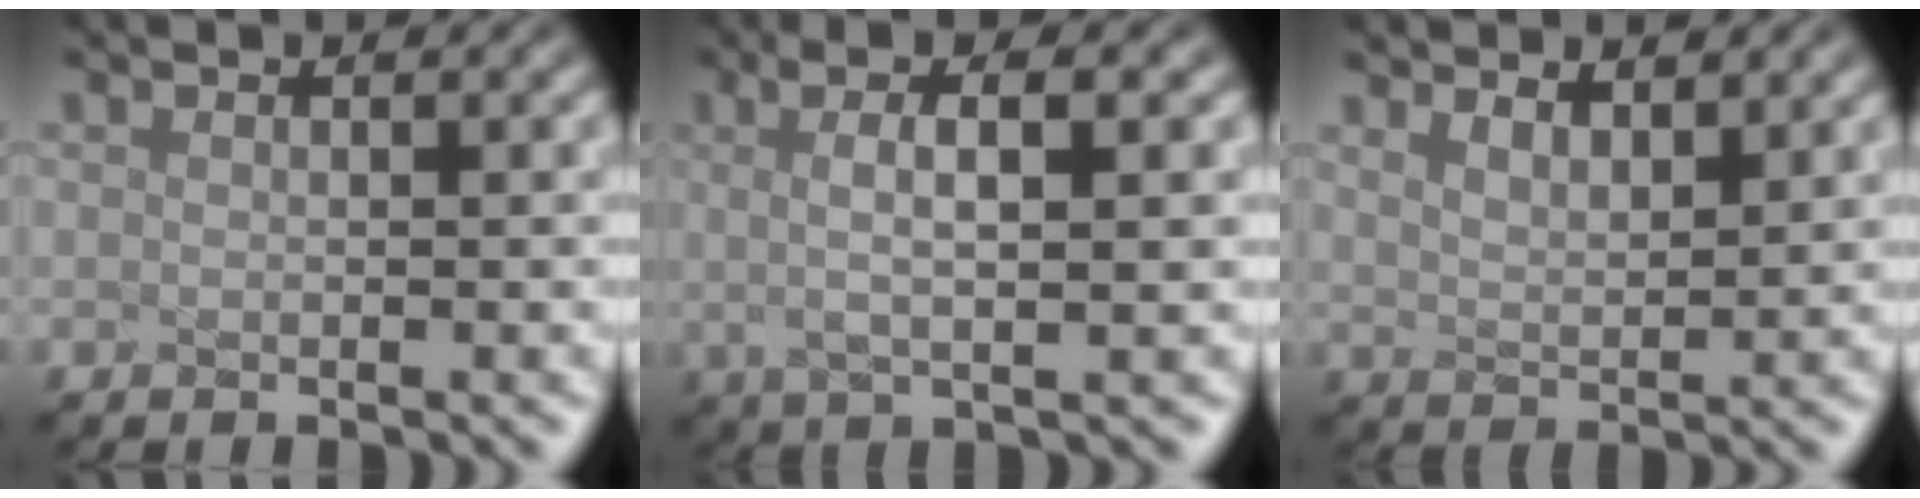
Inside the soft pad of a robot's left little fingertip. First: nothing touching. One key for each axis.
{"total": 3.5, "fx": 0.0, "fy": -0.1, "fz": 3.5, "tx": -0.090, "ty": 0.004, "tz": 0.032}
{"total": 2.2, "fx": 2.0, "fy": 0.1, "fz": 0.9, "tx": -0.028, "ty": 0.005, "tz": 0.053}